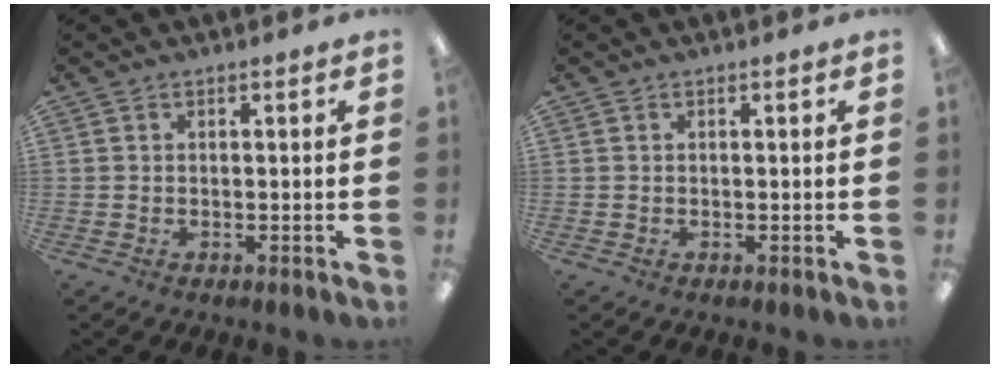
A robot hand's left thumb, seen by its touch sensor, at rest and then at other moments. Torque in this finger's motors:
{"motor_torque": [0.00, 0.00, 0.01, -0.01, 0.00]}